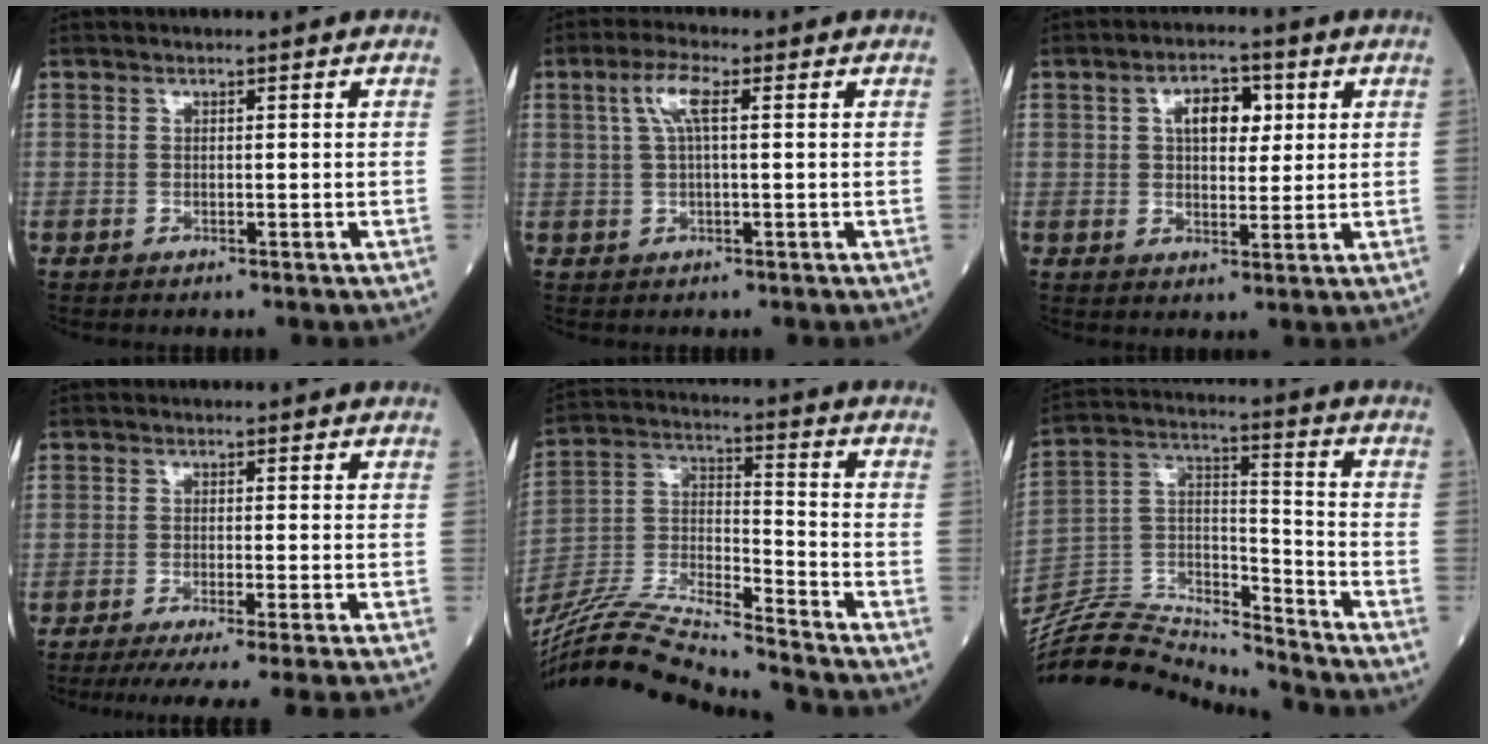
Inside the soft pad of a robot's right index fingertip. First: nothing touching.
{"total": 4.3, "force": [1.5, 0.8, 4.0], "torque": [-0.085, 0.018, 0.034]}
{"total": 6.3, "force": [2.0, 3.3, 5.0], "torque": [-0.079, 0.013, 0.032]}
{"total": 11.7, "force": [-10.3, -2.1, 5.3], "torque": [-0.045, -0.036, -0.148]}
{"total": 20.8, "force": [-19.5, -0.3, 7.4], "torque": [-0.164, -0.011, -0.348]}
{"total": 17.9, "force": [-17.7, 0.7, 2.8], "torque": [-0.054, 0.040, -0.317]}